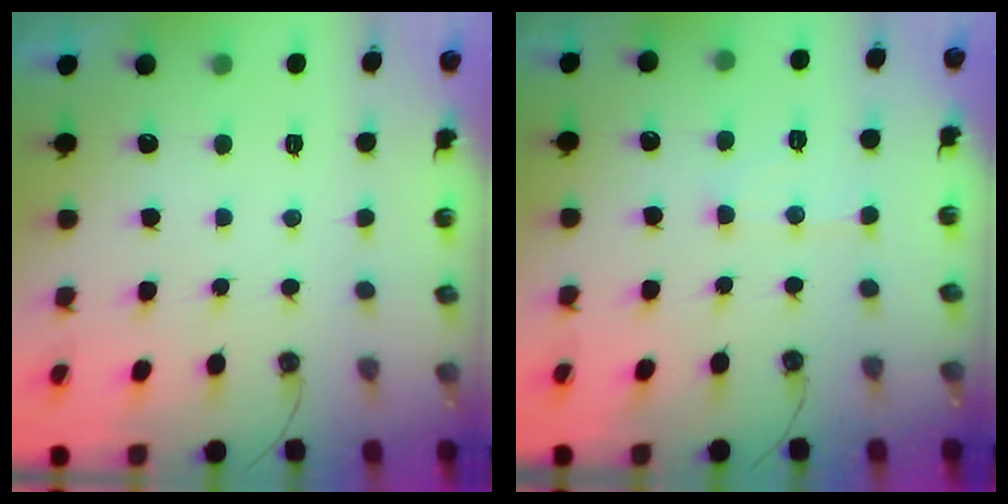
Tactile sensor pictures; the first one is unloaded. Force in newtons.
{"total": 6.4, "press": 6.4, "slide": 0.3}